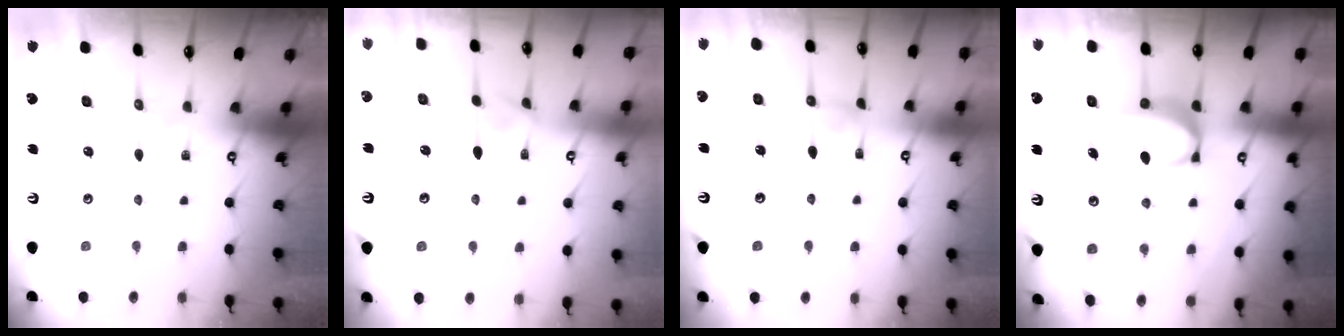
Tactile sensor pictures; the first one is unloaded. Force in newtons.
{"total": 2.4, "press": 2.4, "slide": 0.7}
{"total": 0.0}
{"total": 3.4, "press": 3.4, "slide": 0.4}